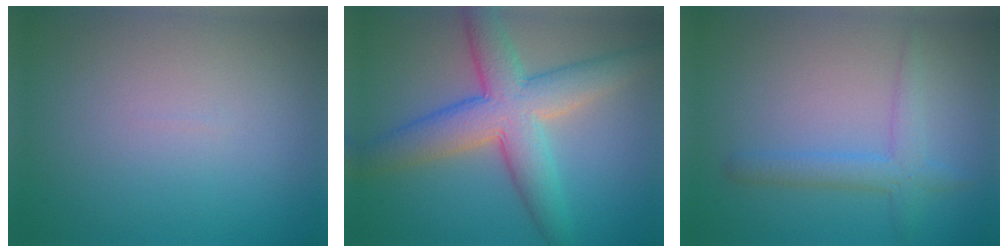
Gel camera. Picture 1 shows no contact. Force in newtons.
{"total": 8.0, "press": 8.0, "slide": 0.3}
{"total": 2.7, "press": 2.7, "slide": 0.2}